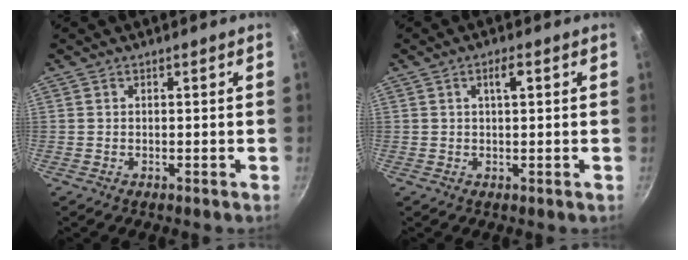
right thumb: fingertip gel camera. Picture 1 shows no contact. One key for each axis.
{"total": 2.9, "fx": 0.8, "fy": 0.7, "fz": 2.7, "tx": -0.051, "ty": 0.004, "tz": 0.013}